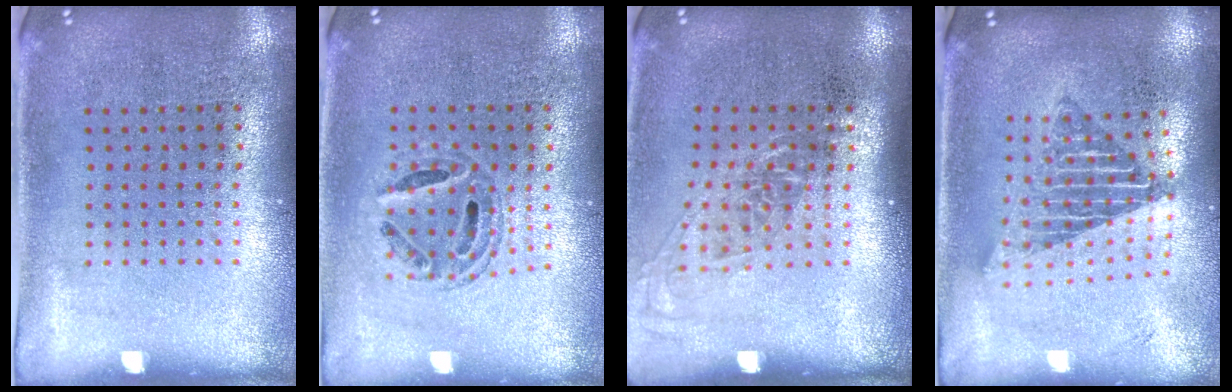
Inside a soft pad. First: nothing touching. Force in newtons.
{"total": 0.8, "press": 0.7, "slide": 0.2}
{"total": 1.3, "press": 1.0, "slide": 0.8}
{"total": 1.7, "press": 1.3, "slide": 1.0}